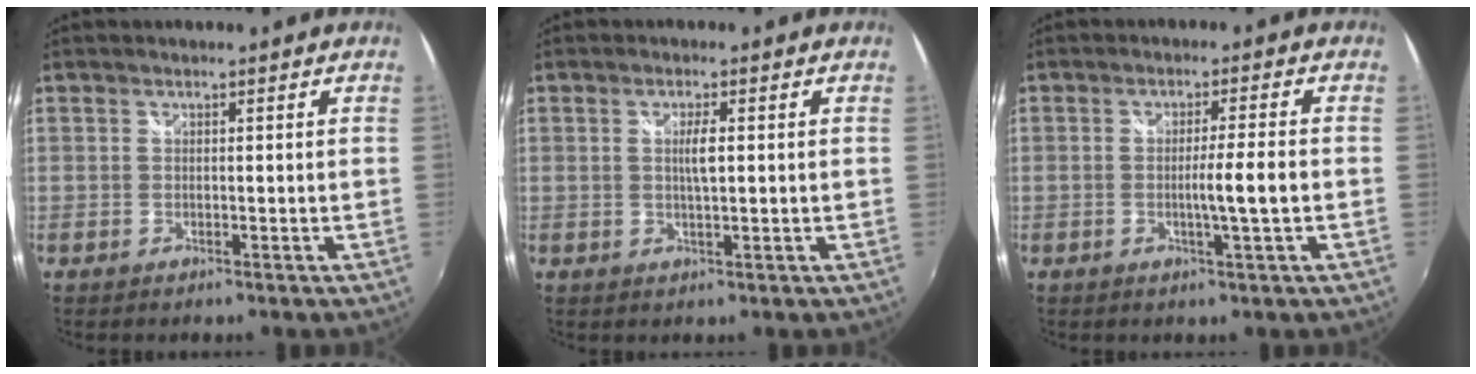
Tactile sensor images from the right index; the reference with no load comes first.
{"total": 2.7, "force": [0.3, 0.3, 2.7], "torque": [-0.047, -0.002, 0.005]}
{"total": 4.5, "force": [-1.1, -0.7, 4.3], "torque": [-0.071, -0.007, -0.018]}